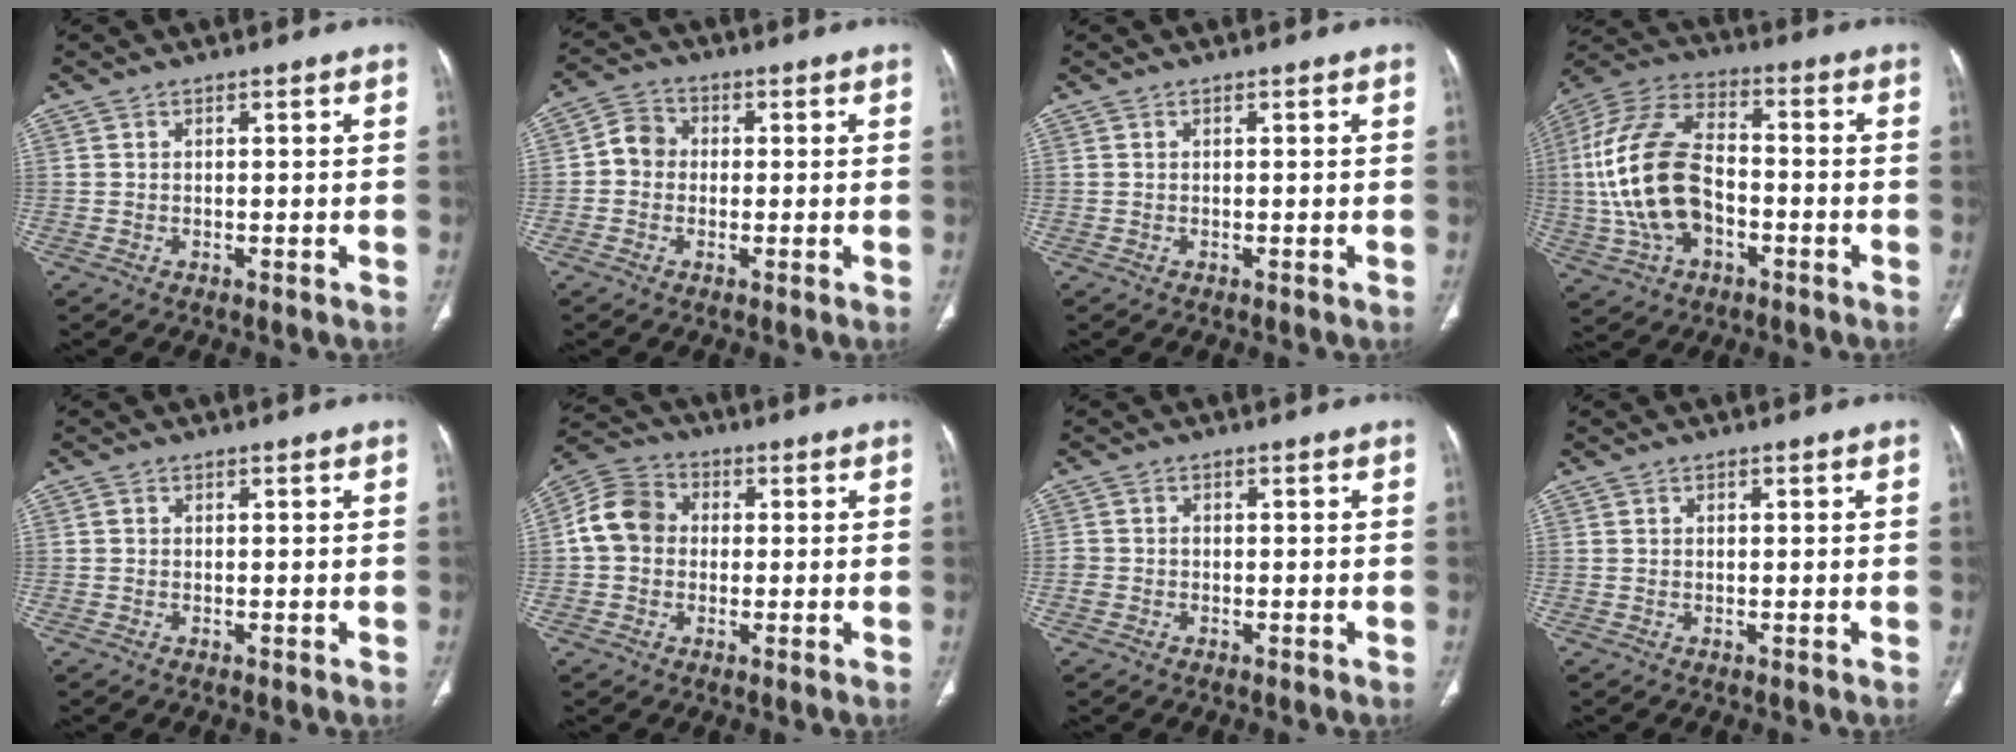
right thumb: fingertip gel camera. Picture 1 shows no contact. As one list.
[{"total": 4.9, "force": [-0.3, 4.5, 2.1], "torque": [-0.020, 0.014, -0.017]}, {"total": 0.0}, {"total": 19.4, "force": [-2.6, 11.7, 15.2], "torque": [-0.318, 0.027, -0.048]}, {"total": 0.6, "force": [0.0, 0.6, 0.2], "torque": [-0.001, 0.002, -0.001]}, {"total": 8.9, "force": [0.2, 7.5, 4.7], "torque": [-0.079, 0.025, -0.008]}, {"total": 1.7, "force": [-0.4, 1.5, 0.7], "torque": [-0.006, 0.007, -0.007]}, {"total": 0.7, "force": [0.3, 0.4, 0.5], "torque": [-0.010, 0.002, 0.004]}]